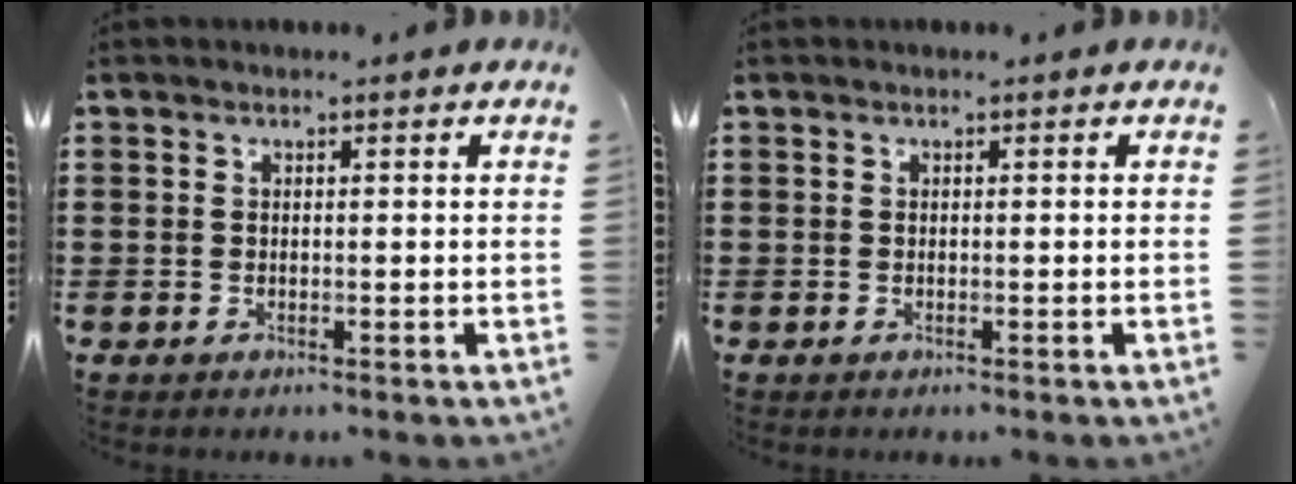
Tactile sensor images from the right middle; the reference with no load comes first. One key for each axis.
{"total": 0.0}